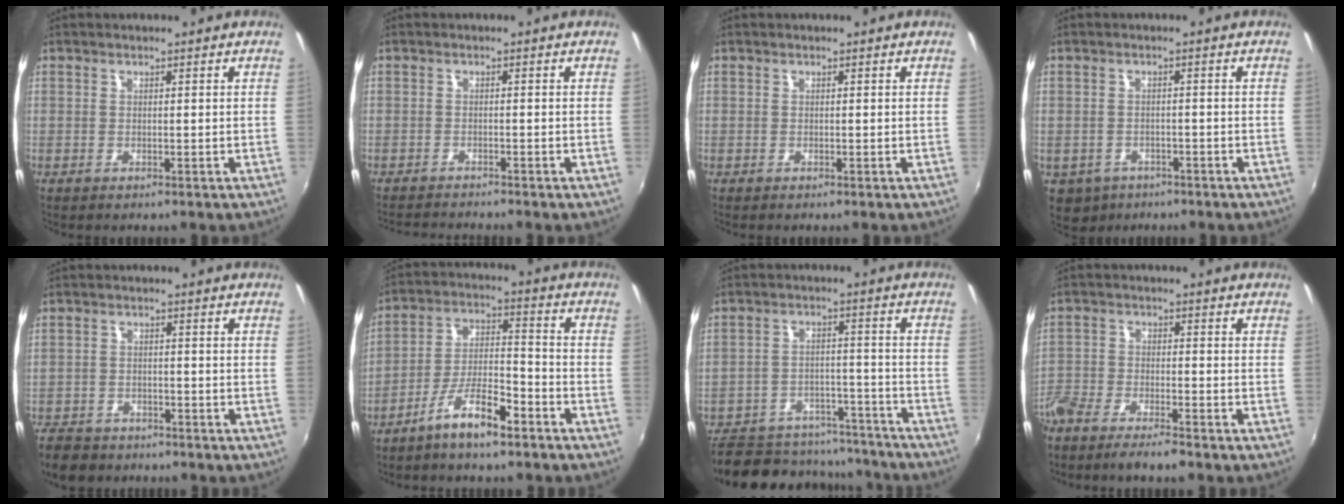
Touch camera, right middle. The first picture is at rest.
{"total": 4.3, "force": [-4.2, -0.3, 0.9], "torque": [-0.032, -0.015, -0.076]}
{"total": 0.0}
{"total": 6.7, "force": [-3.5, 5.2, 2.4], "torque": [-0.065, -0.015, -0.046]}
{"total": 8.8, "force": [-7.0, 4.5, 2.7], "torque": [-0.086, -0.007, -0.118]}
{"total": 9.3, "force": [-6.6, 2.4, 6.1], "torque": [-0.122, 0.010, -0.115]}
{"total": 22.2, "force": [-18.0, 9.6, 8.6], "torque": [-0.188, 0.009, -0.230]}
{"total": 8.2, "force": [-6.8, 1.5, 4.2], "torque": [-0.112, -0.019, -0.131]}